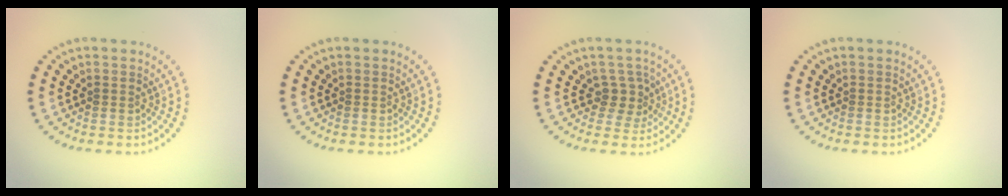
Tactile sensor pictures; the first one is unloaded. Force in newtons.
{"total": 0.0}
{"total": 2.0, "press": 1.5, "slide": 1.3}
{"total": 0.0}